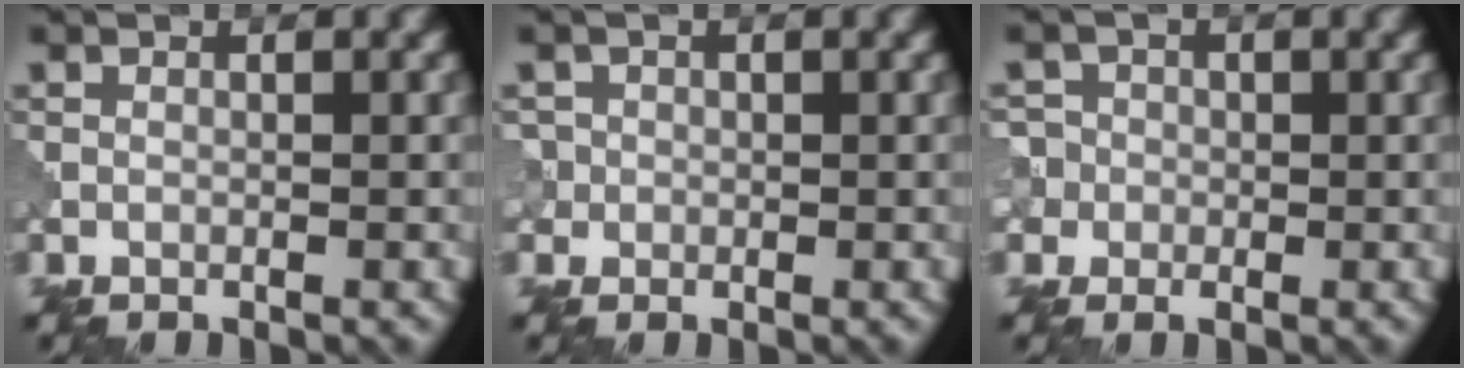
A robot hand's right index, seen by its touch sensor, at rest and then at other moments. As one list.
[{"total": 1.4, "force": [0.0, 1.4, 0.2], "torque": [0.002, 0.000, 0.002]}, {"total": 3.2, "force": [0.0, 3.0, 1.1], "torque": [0.000, 0.021, -0.029]}]